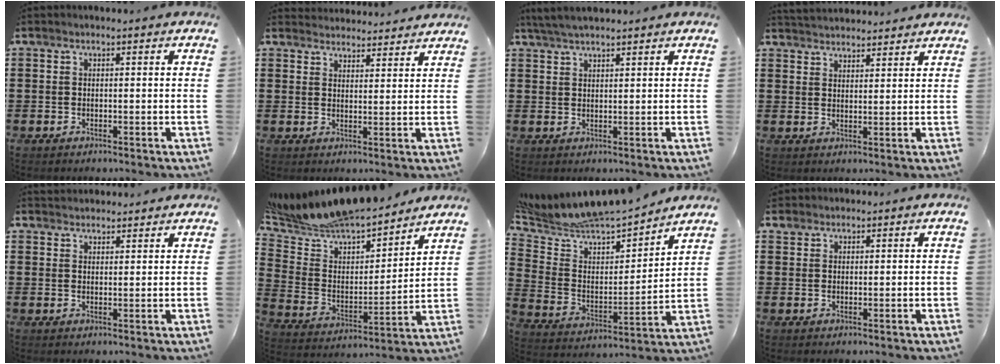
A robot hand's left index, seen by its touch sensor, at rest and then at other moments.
{"total": 3.2, "force": [3.2, 0.2, -0.2], "torque": [-0.005, -0.014, 0.060]}
{"total": 2.8, "force": [2.6, 0.1, 1.2], "torque": [-0.029, 0.002, 0.049]}
{"total": 2.9, "force": [2.9, 0.0, -0.2], "torque": [-0.005, -0.008, 0.055]}
{"total": 2.1, "force": [2.1, 0.1, -0.2], "torque": [0.000, -0.004, 0.042]}
{"total": 9.9, "force": [9.6, 1.3, 1.9], "torque": [-0.081, -0.081, 0.164]}
{"total": 7.1, "force": [6.9, 1.4, 0.9], "torque": [-0.062, -0.062, 0.114]}
{"total": 1.6, "force": [1.4, 0.8, 0.1], "torque": [-0.007, 0.003, 0.029]}